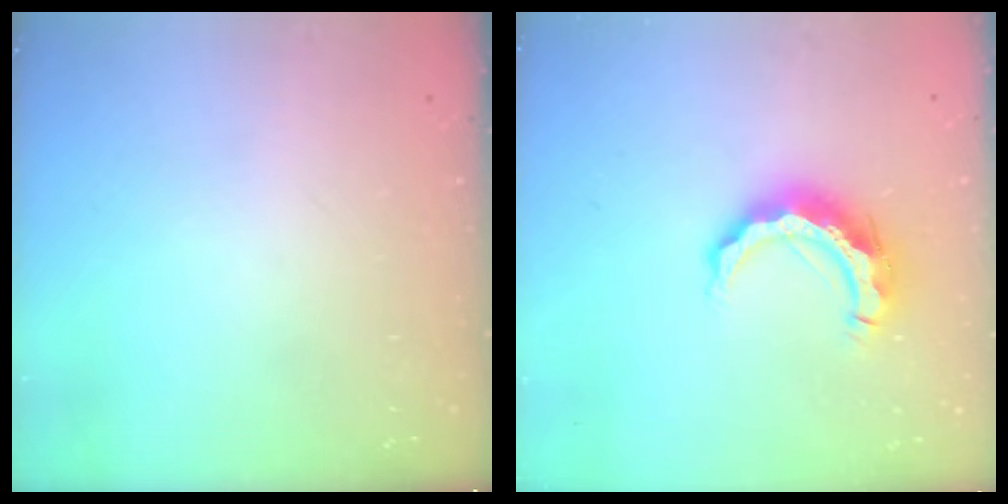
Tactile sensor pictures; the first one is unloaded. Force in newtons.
{"total": 12.1, "press": 12.1, "slide": 0.9}